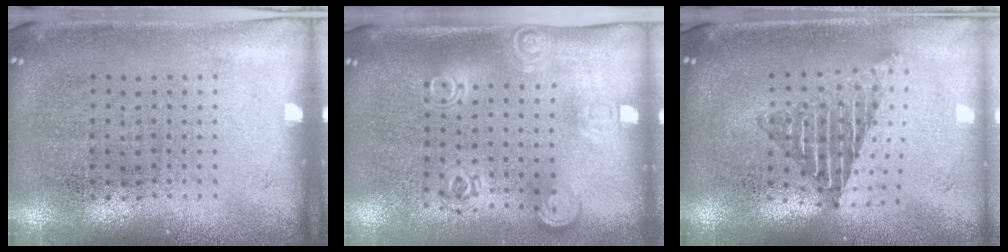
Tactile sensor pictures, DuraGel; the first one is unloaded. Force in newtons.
{"total": 1.8, "press": 1.3, "slide": 1.2}
{"total": 1.9, "press": 1.5, "slide": 1.2}